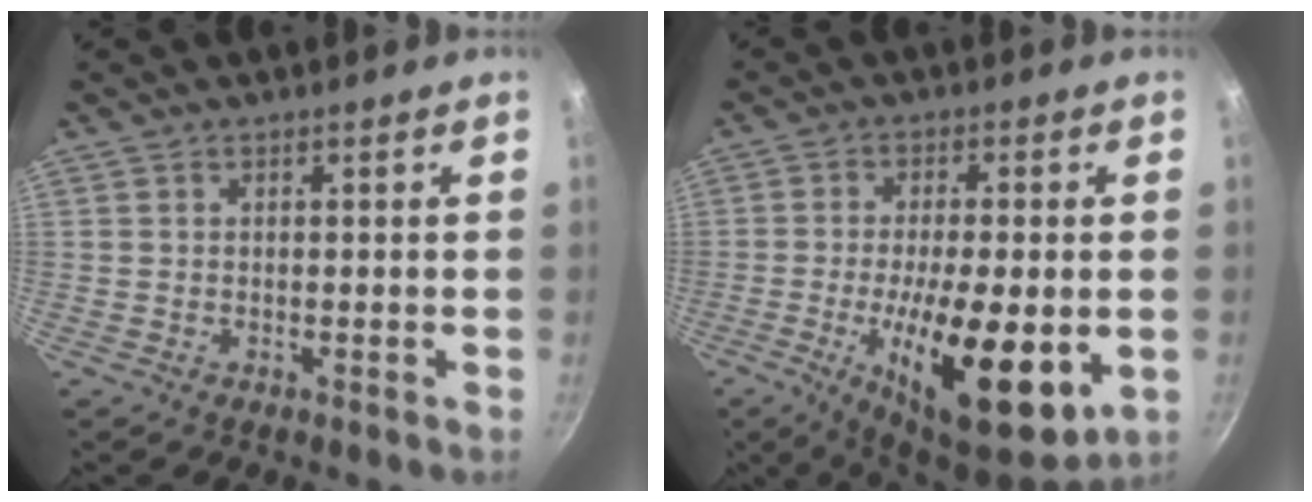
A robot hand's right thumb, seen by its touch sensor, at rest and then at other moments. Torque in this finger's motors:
{"motor_torque": [2.42, 2.58, 1.47, -1.30, 0.60]}